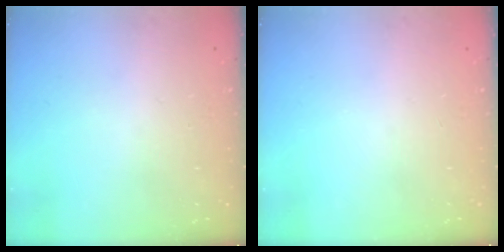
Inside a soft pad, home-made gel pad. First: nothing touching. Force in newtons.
{"total": 0.0}